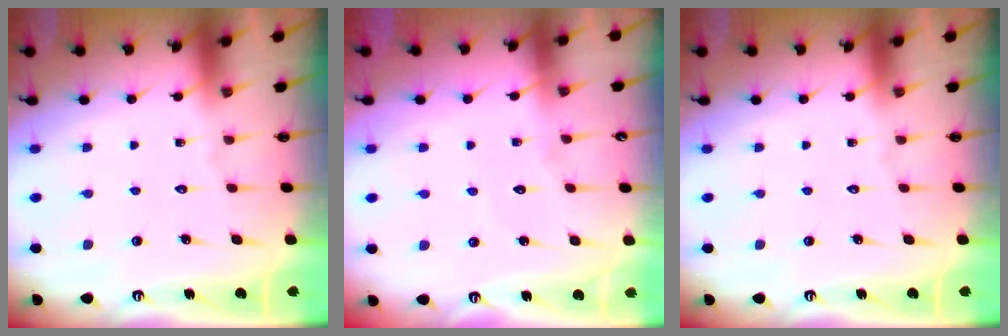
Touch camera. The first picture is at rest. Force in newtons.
{"total": 5.2, "press": 5.1, "slide": 0.5}
{"total": 0.0}